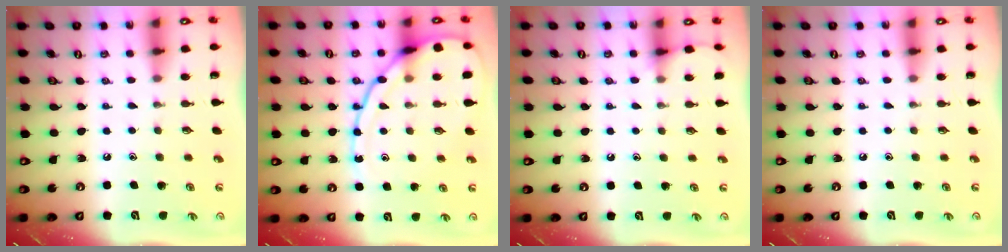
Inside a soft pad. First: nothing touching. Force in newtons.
{"total": 15.9, "press": 15.8, "slide": 1.4}
{"total": 4.6, "press": 4.6, "slide": 0.6}
{"total": 0.0}